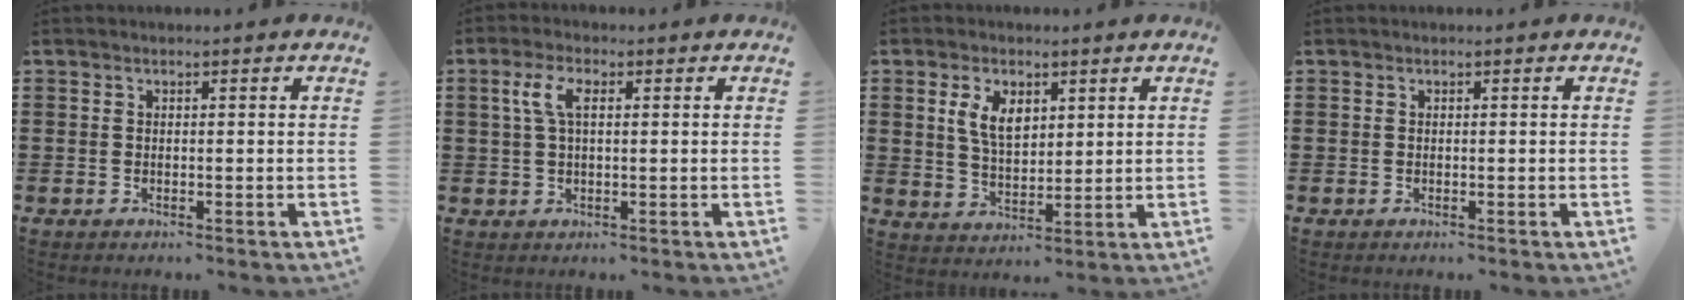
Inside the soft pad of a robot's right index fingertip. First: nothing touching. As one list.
[{"total": 4.3, "force": [1.1, 1.8, 3.8], "torque": [-0.088, 0.008, 0.014]}, {"total": 5.6, "force": [2.2, 3.3, 4.0], "torque": [-0.090, 0.011, 0.040]}, {"total": 0.0}]